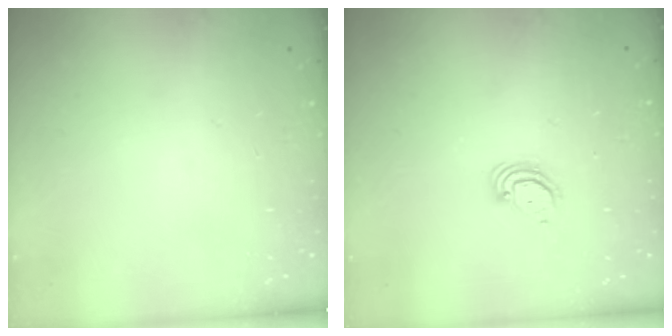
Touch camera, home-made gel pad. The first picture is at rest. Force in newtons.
{"total": 2.9, "press": 2.9, "slide": 0.3}